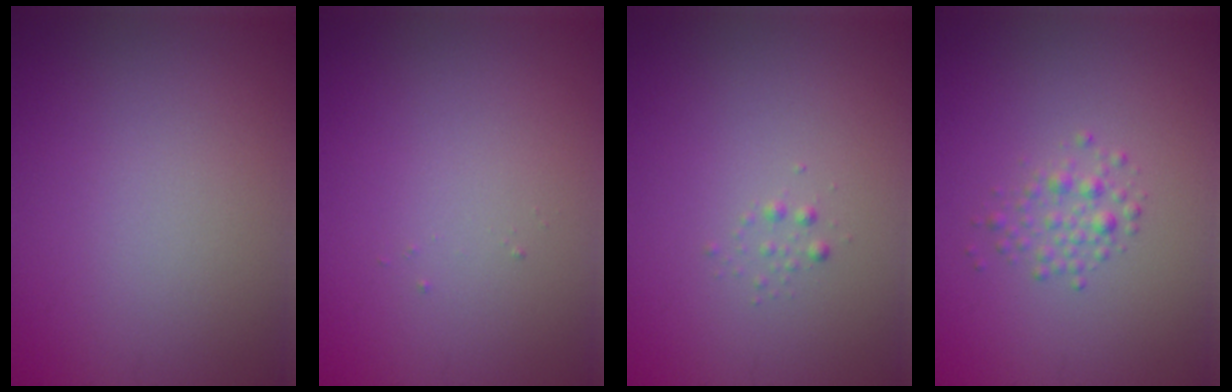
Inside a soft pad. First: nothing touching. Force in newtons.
{"total": 0.0}
{"total": 0.6, "press": 0.6, "slide": 0.0}
{"total": 1.6, "press": 1.6, "slide": 0.0}